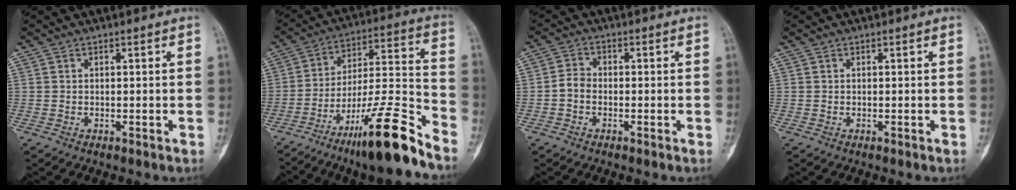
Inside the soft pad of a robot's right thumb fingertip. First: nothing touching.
{"total": 18.8, "force": [-13.3, 2.0, 13.1], "torque": [-0.227, 0.086, -0.221]}
{"total": 3.1, "force": [-0.9, 2.4, 1.7], "torque": [-0.025, 0.011, -0.026]}
{"total": 0.0}